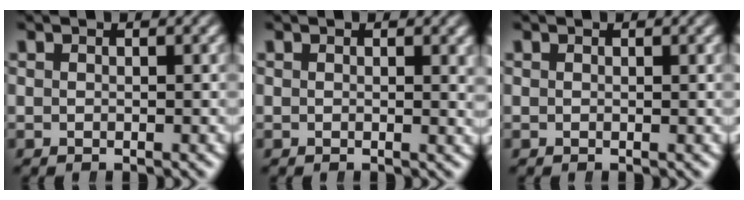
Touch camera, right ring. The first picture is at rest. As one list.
[{"total": 0.5, "force": [0.4, 0.1, 0.4], "torque": [-0.006, -0.007, 0.005]}, {"total": 0.0}]